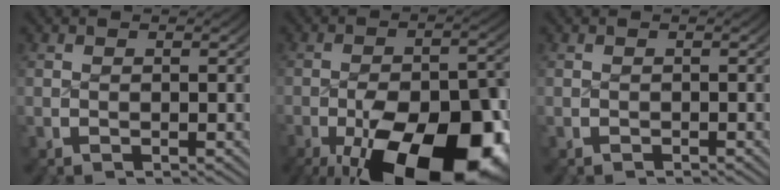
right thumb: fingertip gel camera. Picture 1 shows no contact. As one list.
[{"total": 19.0, "force": [-7.1, 10.2, 14.4], "torque": [-0.241, -0.075, -0.080]}, {"total": 0.5, "force": [-0.2, -0.3, -0.4], "torque": [0.010, -0.001, -0.001]}]